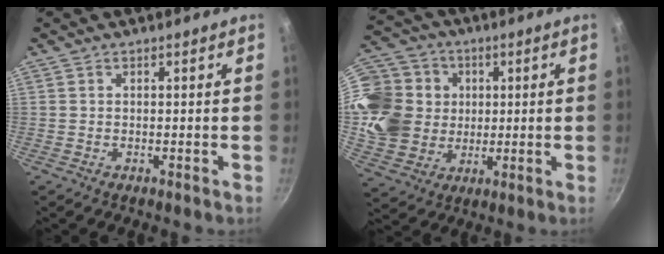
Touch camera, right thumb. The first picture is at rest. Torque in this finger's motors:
{"motor_torque": [1.80, 1.80, 0.85, 0.54, 0.20]}